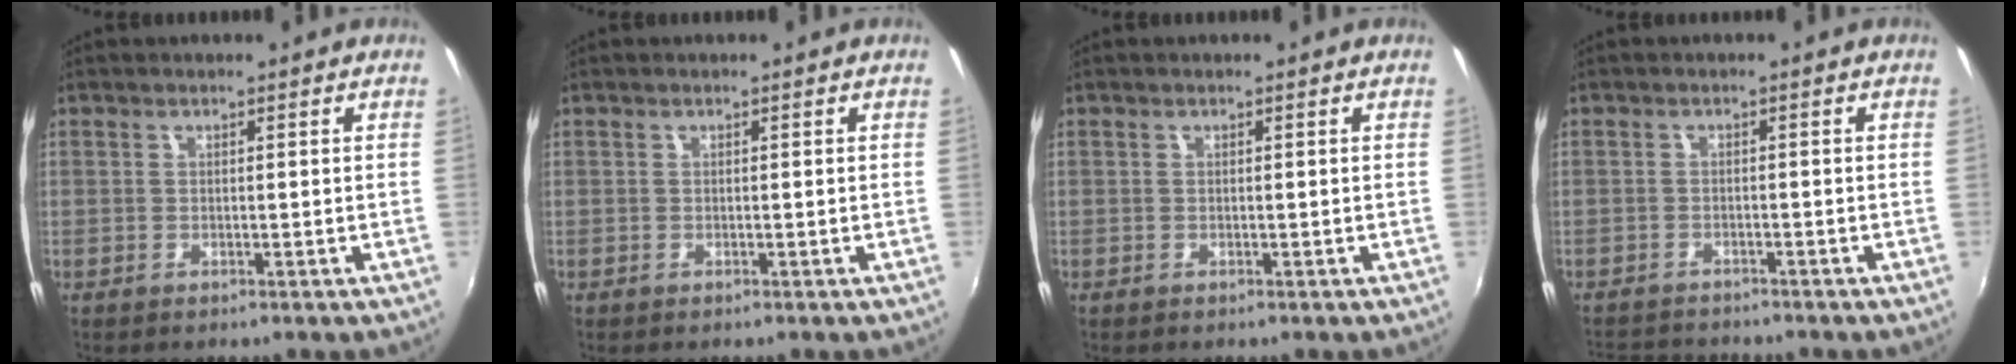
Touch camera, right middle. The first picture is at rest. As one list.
[{"total": 0.0}, {"total": 0.0}, {"total": 6.2, "force": [-5.9, 1.5, 1.4], "torque": [-0.048, -0.006, -0.097]}]